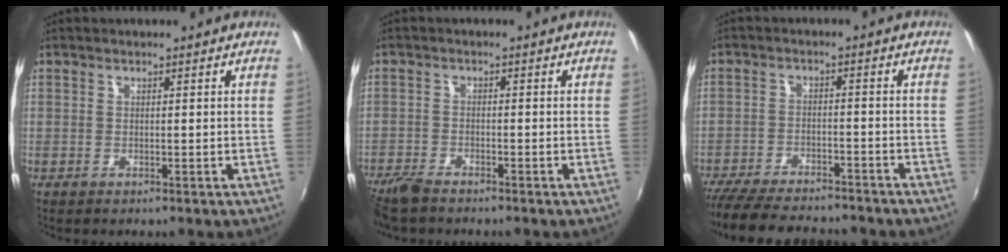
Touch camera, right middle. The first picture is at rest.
{"total": 5.6, "force": [-4.8, 1.4, 2.4], "torque": [-0.069, -0.021, -0.097]}
{"total": 17.9, "force": [-15.5, 4.2, 8.0], "torque": [-0.168, -0.032, -0.236]}